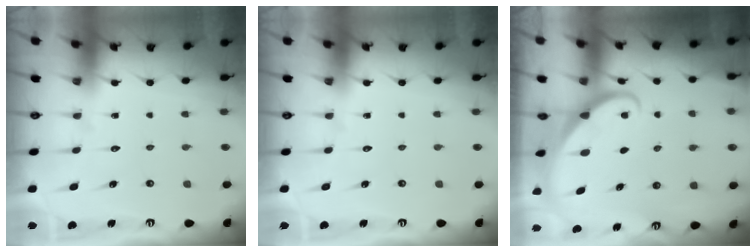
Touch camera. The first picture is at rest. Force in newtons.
{"total": 0.0}
{"total": 1.6, "press": 1.6, "slide": 0.0}